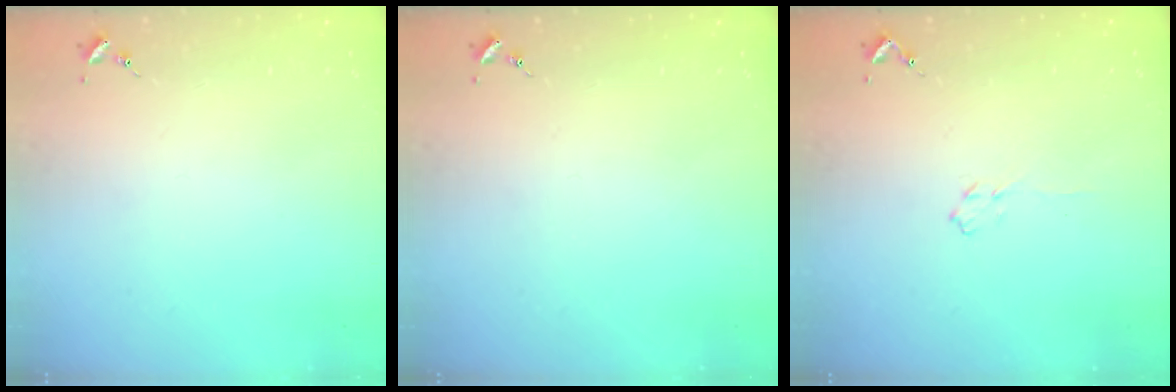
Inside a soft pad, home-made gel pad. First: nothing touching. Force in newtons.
{"total": 0.0}
{"total": 3.9, "press": 3.9, "slide": 0.6}